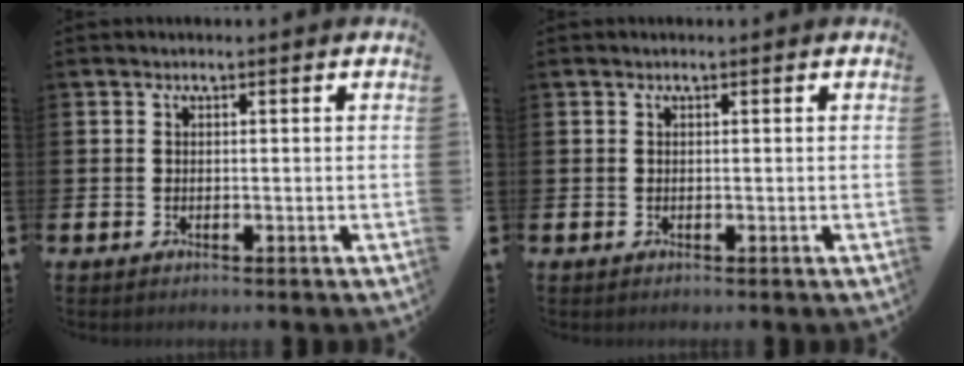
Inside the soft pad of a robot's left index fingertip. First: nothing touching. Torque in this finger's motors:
{"motor_torque": [-0.01, 0.14, 0.00, 0.00]}